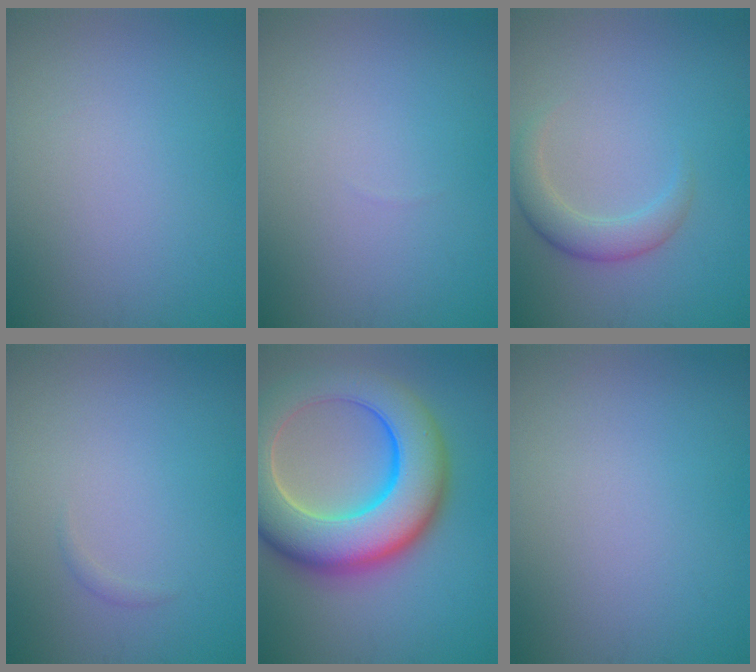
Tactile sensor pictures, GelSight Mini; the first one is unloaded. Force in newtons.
{"total": 0.0}
{"total": 2.9, "press": 2.9, "slide": 0.2}
{"total": 0.5, "press": 0.5, "slide": 0.0}
{"total": 13.0, "press": 12.9, "slide": 0.3}
{"total": 0.0}